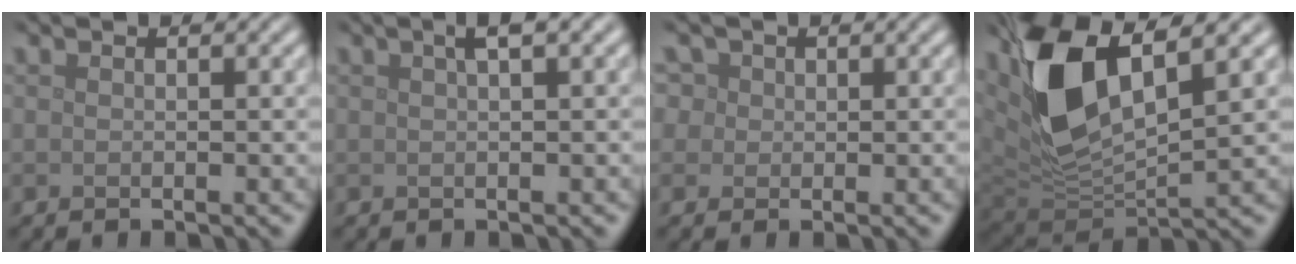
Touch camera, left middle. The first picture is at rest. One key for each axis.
{"total": 2.1, "fx": 1.0, "fy": 0.4, "fz": 1.8, "tx": -0.023, "ty": 0.010, "tz": 0.015}
{"total": 4.8, "fx": 2.2, "fy": 3.8, "fz": 2.0, "tx": -0.046, "ty": 0.021, "tz": 0.018}
{"total": 9.9, "fx": 3.8, "fy": 4.8, "fz": 7.8, "tx": -0.175, "ty": -0.005, "tz": 0.075}